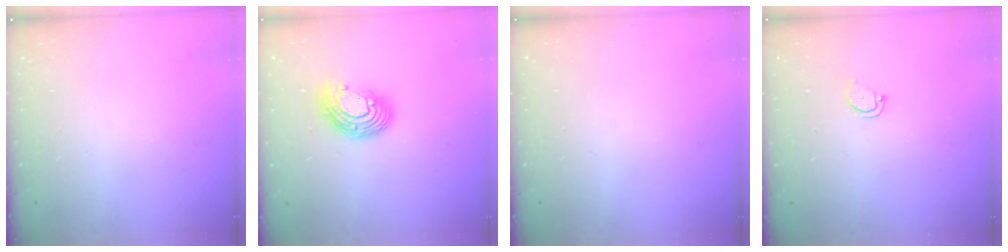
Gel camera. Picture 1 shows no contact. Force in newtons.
{"total": 11.8, "press": 11.7, "slide": 0.9}
{"total": 0.0}
{"total": 2.0, "press": 2.0, "slide": 0.2}